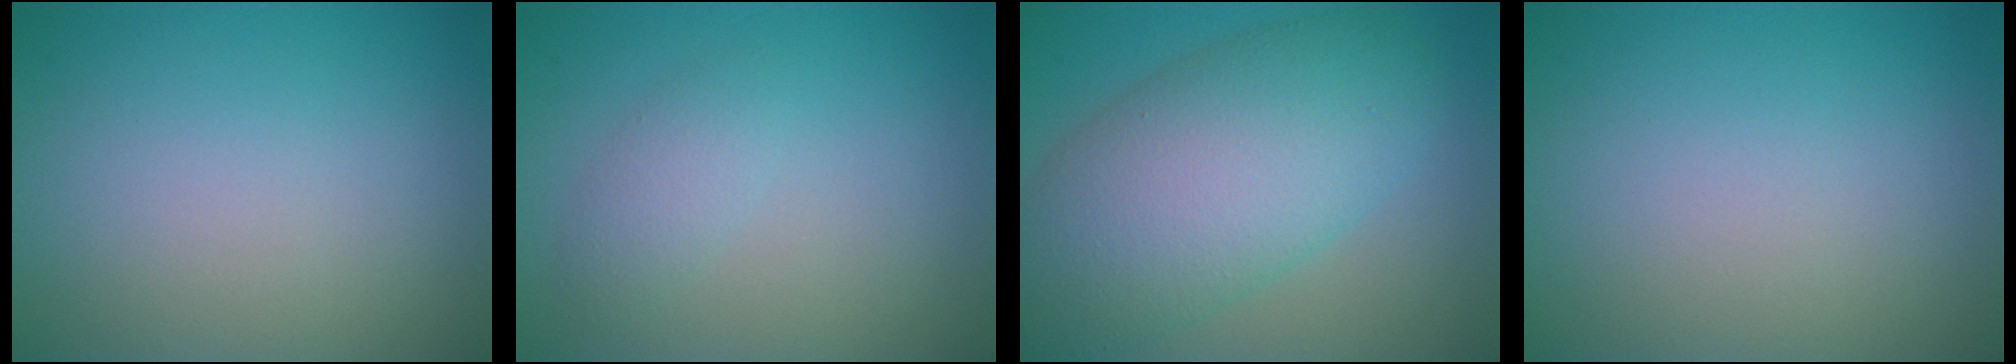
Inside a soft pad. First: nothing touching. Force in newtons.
{"total": 1.7, "press": 1.7, "slide": 0.0}
{"total": 9.9, "press": 9.9, "slide": 0.6}
{"total": 0.0}